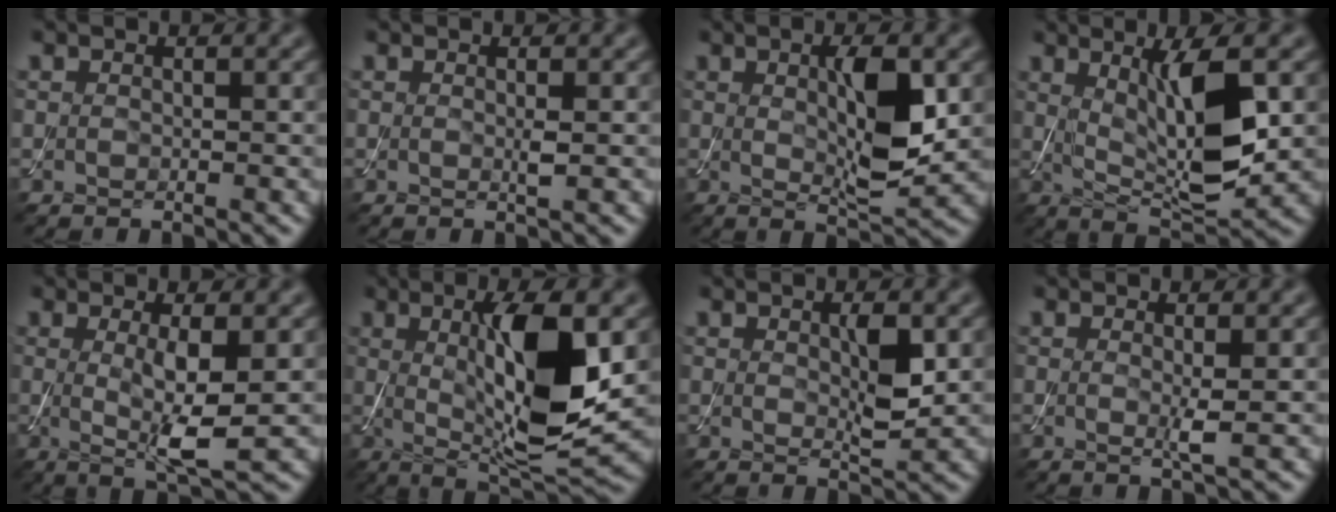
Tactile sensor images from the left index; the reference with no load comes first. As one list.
[{"total": 0.7, "force": [0.0, 0.0, 0.7], "torque": [-0.016, -0.001, -0.001]}, {"total": 5.6, "force": [0.8, 1.5, 5.3], "torque": [-0.093, -0.005, 0.019]}, {"total": 7.0, "force": [1.3, 1.7, 6.7], "torque": [-0.115, -0.015, 0.029]}, {"total": 4.4, "force": [0.0, 0.7, 4.3], "torque": [-0.082, -0.014, 0.005]}, {"total": 10.1, "force": [0.7, 2.5, 9.8], "torque": [-0.156, -0.014, 0.022]}, {"total": 2.9, "force": [0.6, 0.8, 2.7], "torque": [-0.049, -0.007, 0.012]}, {"total": 1.4, "force": [0.0, 0.0, 1.4], "torque": [-0.032, -0.006, -0.001]}]